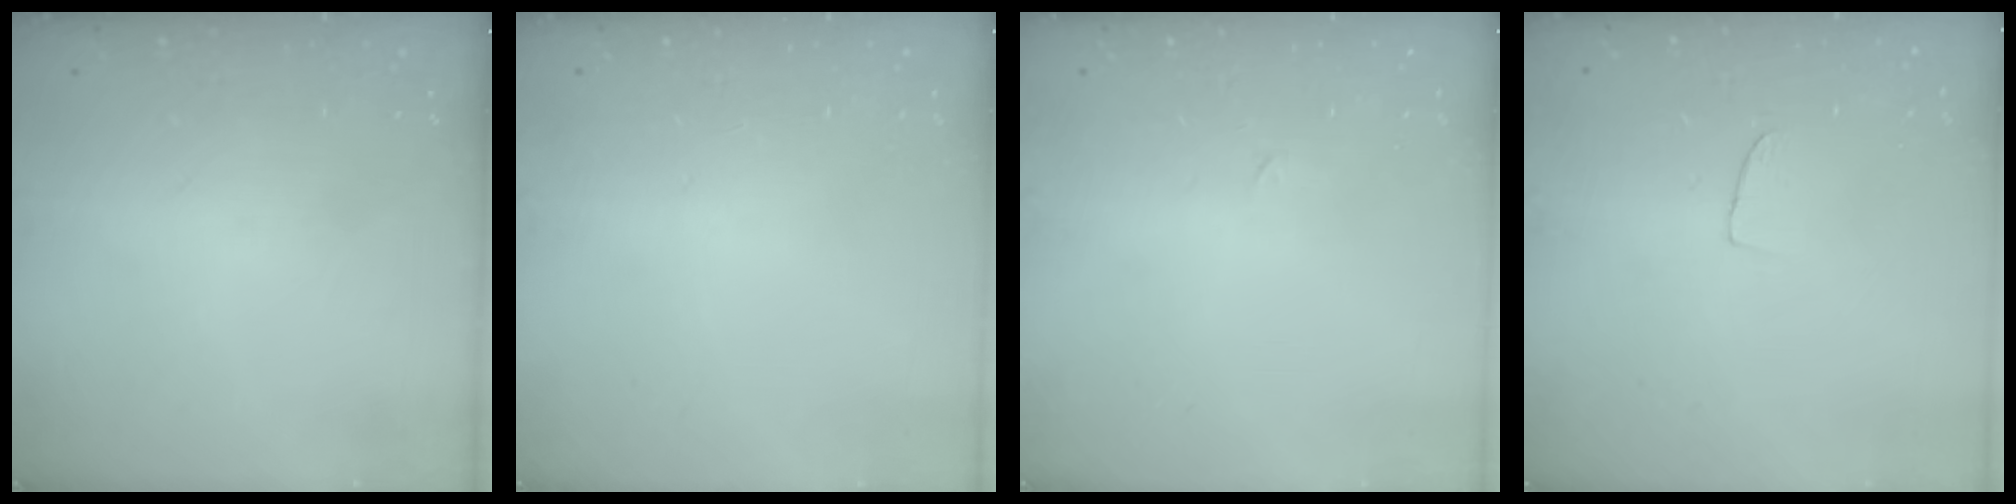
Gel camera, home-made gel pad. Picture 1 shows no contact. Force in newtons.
{"total": 0.0}
{"total": 0.0}
{"total": 2.5, "press": 2.5, "slide": 0.1}